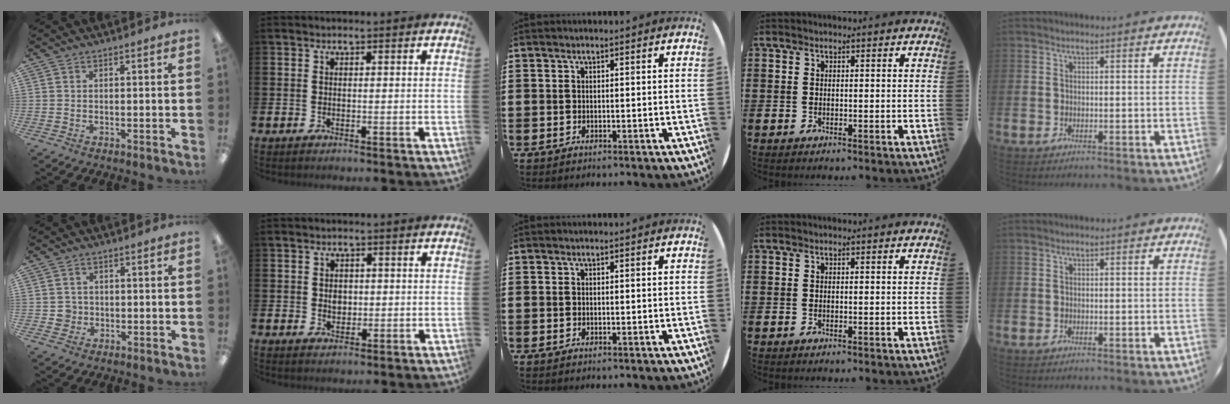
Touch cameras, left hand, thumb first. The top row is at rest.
{"thumb": {"total": 2.7, "force": [-0.2, 2.7, 0.4], "torque": [-0.011, 0.004, -0.006]}, "index": {"total": 2.0, "force": [0.4, 1.7, 1.1], "torque": [-0.006, 0.002, 0.002]}}